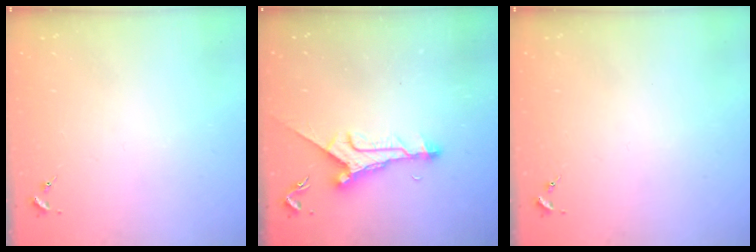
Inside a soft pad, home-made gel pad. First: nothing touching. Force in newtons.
{"total": 9.5, "press": 9.5, "slide": 0.3}
{"total": 0.0}